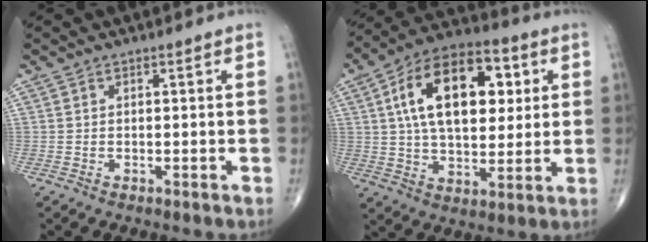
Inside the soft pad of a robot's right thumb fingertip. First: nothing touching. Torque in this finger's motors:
{"motor_torque": [0.70, 4.31, 1.97, 0.80, 0.37]}